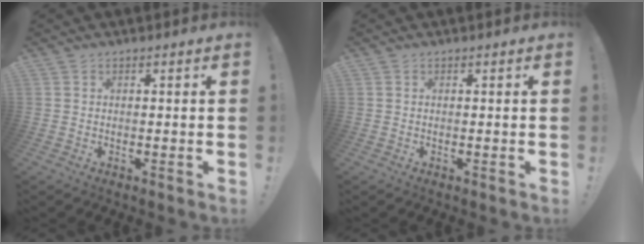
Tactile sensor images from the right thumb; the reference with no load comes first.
{"total": 0.0}